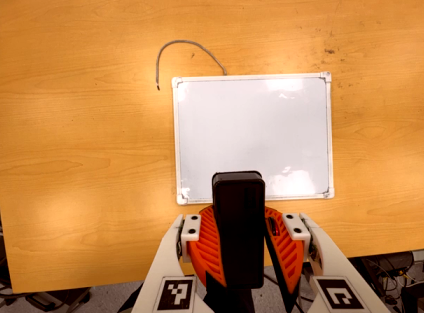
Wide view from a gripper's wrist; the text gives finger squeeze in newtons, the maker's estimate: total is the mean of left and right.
{"total": 10.8, "left": 10.8, "right": 10.8}